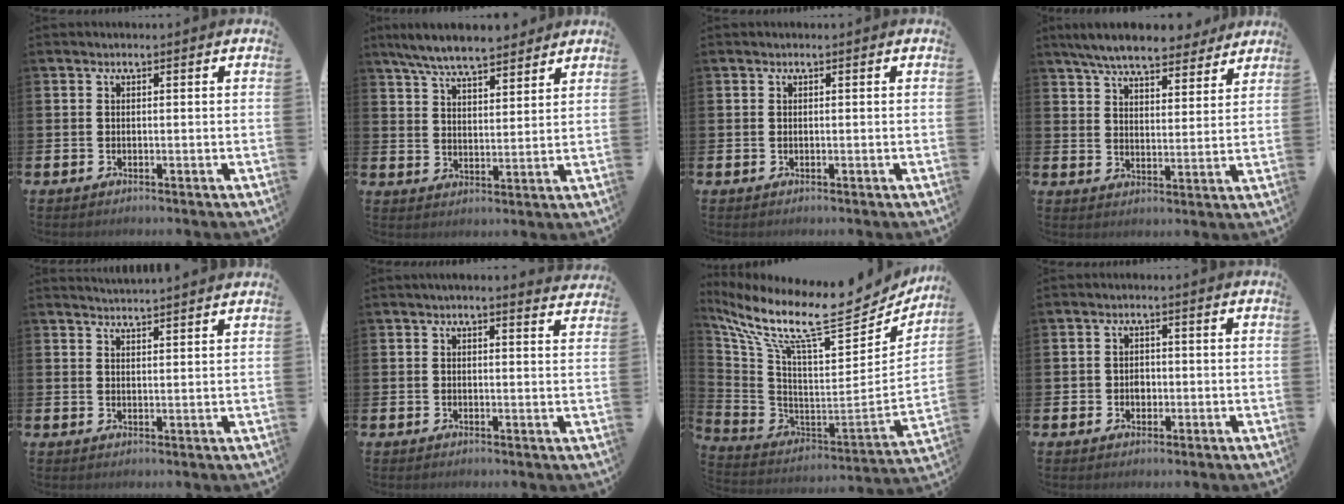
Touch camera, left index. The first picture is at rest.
{"total": 7.3, "force": [6.8, 1.2, 2.4], "torque": [-0.077, -0.023, 0.125]}
{"total": 0.0}
{"total": 7.8, "force": [7.2, 1.6, 2.4], "torque": [-0.066, -0.035, 0.128]}
{"total": 3.1, "force": [3.1, -0.4, -0.1], "torque": [-0.006, -0.016, 0.058]}
{"total": 2.1, "force": [2.1, -0.1, 0.4], "torque": [-0.011, -0.009, 0.037]}
{"total": 13.8, "force": [10.6, 3.6, 8.0], "torque": [-0.161, -0.083, 0.171]}
{"total": 1.8, "force": [-0.2, 1.6, 0.7], "torque": [-0.002, 0.001, -0.009]}